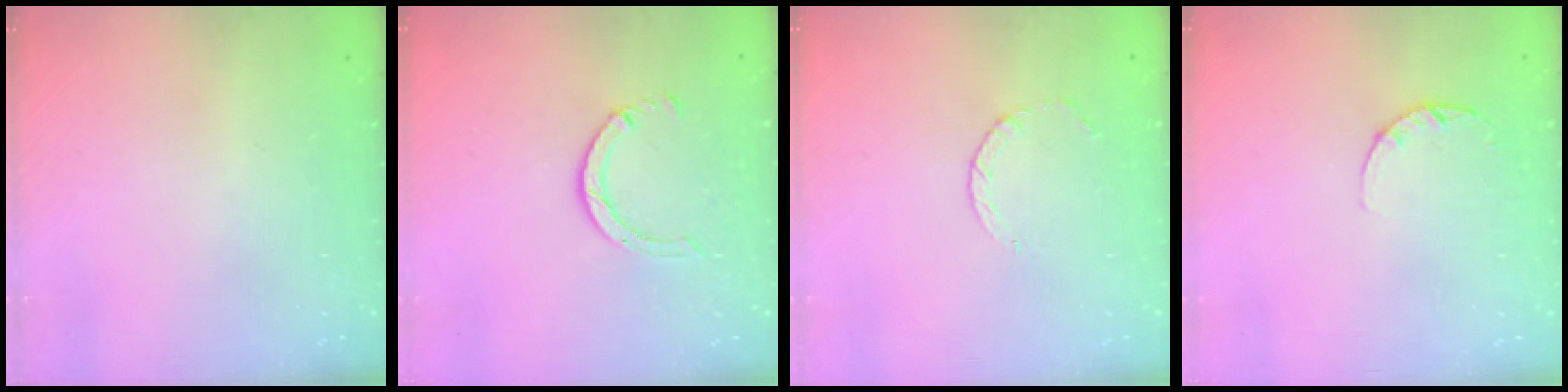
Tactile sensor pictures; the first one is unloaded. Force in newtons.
{"total": 4.7, "press": 4.7, "slide": 0.4}
{"total": 3.2, "press": 3.2, "slide": 0.4}
{"total": 2.6, "press": 2.5, "slide": 0.4}